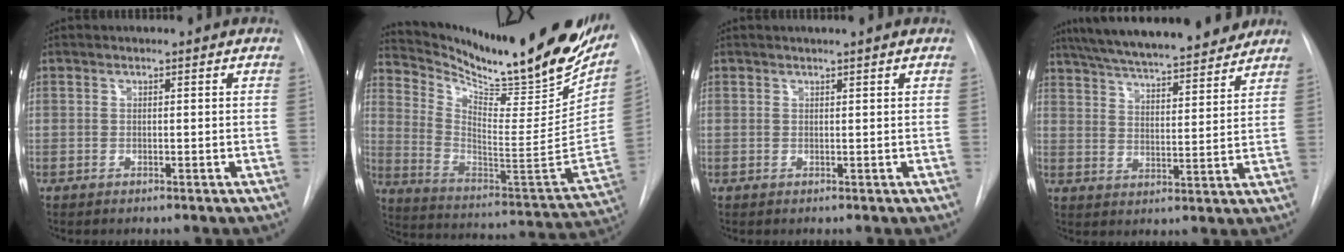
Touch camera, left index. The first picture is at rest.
{"total": 28.3, "force": [24.1, 3.8, 14.3], "torque": [-0.237, -0.089, 0.345]}
{"total": 1.4, "force": [1.0, -0.3, 0.9], "torque": [-0.016, 0.007, 0.020]}
{"total": 20.4, "force": [17.7, 3.2, 9.7], "torque": [-0.167, 0.023, 0.257]}